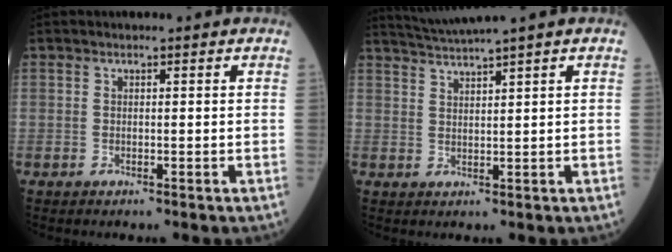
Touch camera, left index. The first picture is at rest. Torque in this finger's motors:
{"motor_torque": [0.24, -0.20, 0.03, 0.05]}